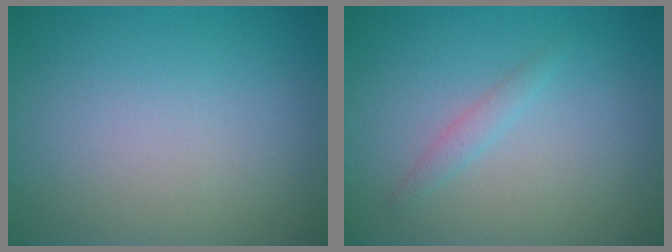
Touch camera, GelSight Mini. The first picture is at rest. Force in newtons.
{"total": 1.1, "press": 1.1, "slide": 0.1}